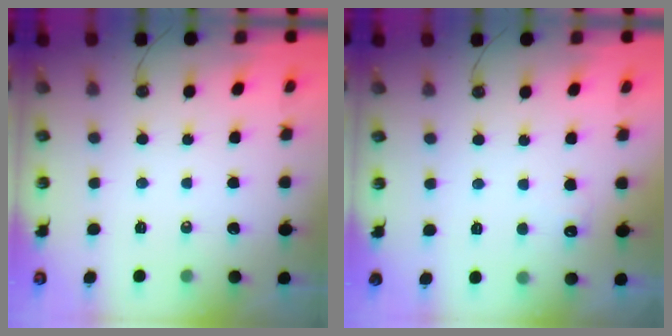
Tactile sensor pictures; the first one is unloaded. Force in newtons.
{"total": 4.2, "press": 4.0, "slide": 1.1}